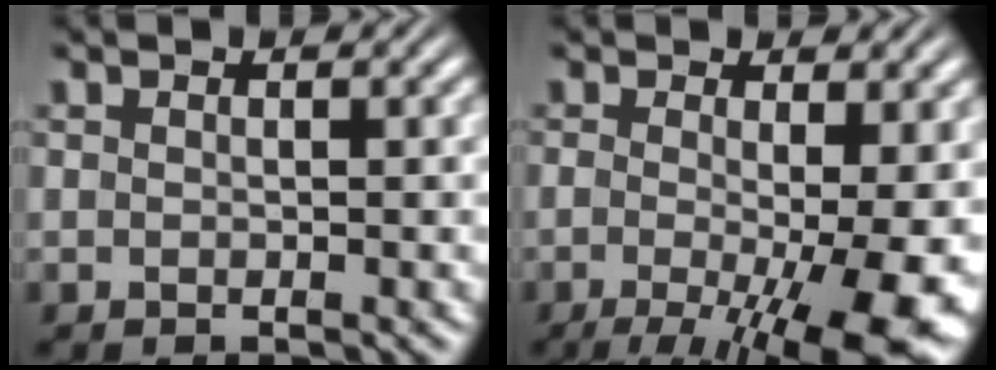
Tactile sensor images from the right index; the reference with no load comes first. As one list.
[{"total": 9.0, "force": [-3.6, 2.8, 7.7], "torque": [-0.116, -0.040, -0.036]}]